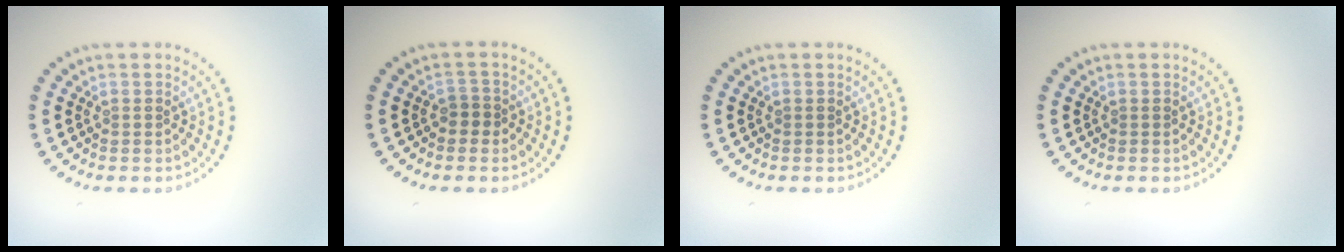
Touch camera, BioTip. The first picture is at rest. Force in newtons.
{"total": 1.3, "press": 1.0, "slide": 0.7}
{"total": 0.0}
{"total": 0.0}